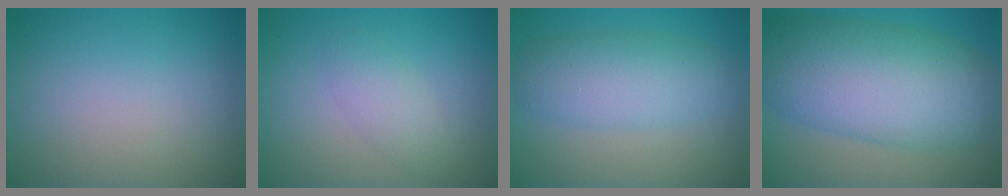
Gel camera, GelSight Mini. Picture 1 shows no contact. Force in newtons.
{"total": 2.1, "press": 2.1, "slide": 0.0}
{"total": 4.9, "press": 4.9, "slide": 0.2}
{"total": 11.0, "press": 11.0, "slide": 0.1}